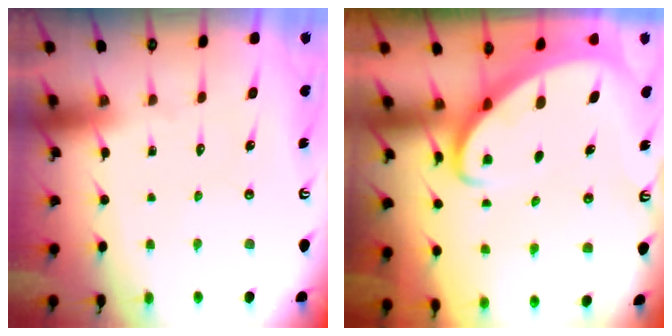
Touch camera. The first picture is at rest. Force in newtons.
{"total": 3.6, "press": 3.6, "slide": 0.4}